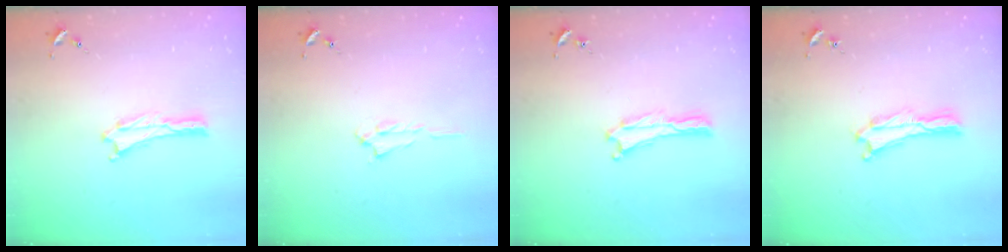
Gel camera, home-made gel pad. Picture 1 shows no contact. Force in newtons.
{"total": 0.7, "press": 0.6, "slide": 0.2}
{"total": 0.0}
{"total": 0.6, "press": 0.5, "slide": 0.2}